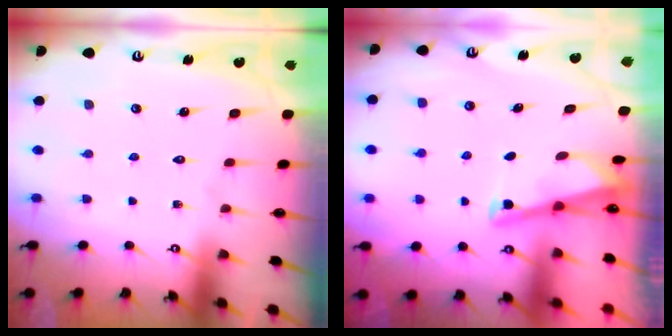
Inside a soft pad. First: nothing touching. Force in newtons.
{"total": 2.9, "press": 2.9, "slide": 0.4}